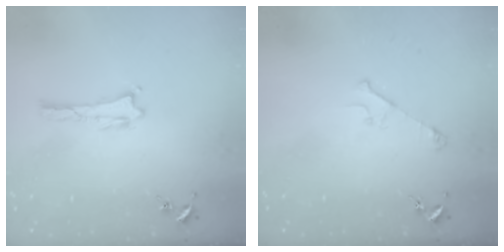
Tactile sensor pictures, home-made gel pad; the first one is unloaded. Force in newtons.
{"total": 2.9, "press": 2.9, "slide": 0.3}